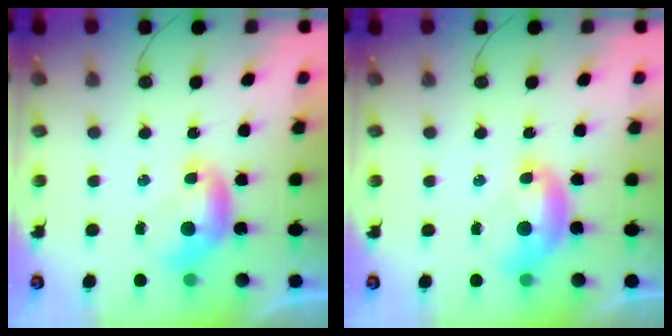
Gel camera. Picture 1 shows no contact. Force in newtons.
{"total": 1.5, "press": 1.4, "slide": 0.6}